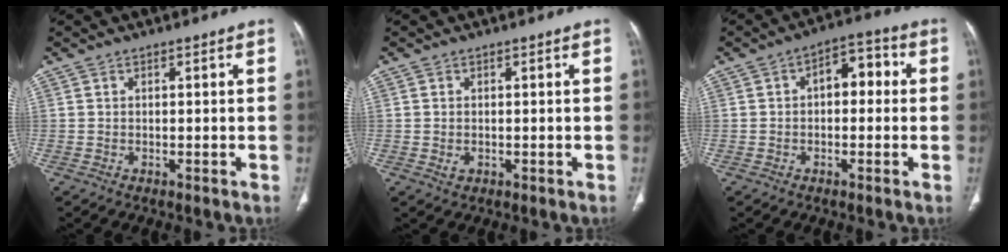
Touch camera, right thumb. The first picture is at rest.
{"total": 1.3, "force": [-0.2, 1.0, 0.8], "torque": [-0.016, 0.003, -0.001]}
{"total": 6.5, "force": [0.4, 4.0, 5.2], "torque": [-0.044, 0.024, -0.006]}